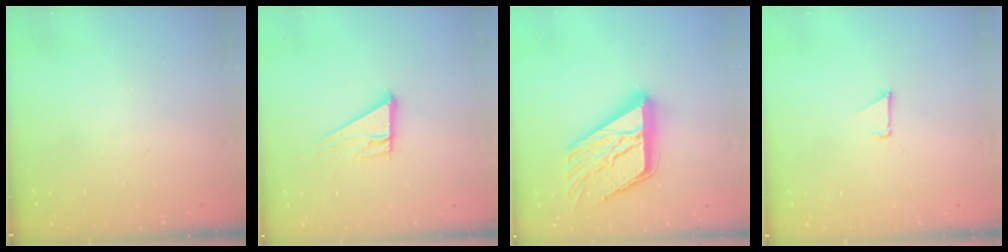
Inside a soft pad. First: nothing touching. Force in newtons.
{"total": 10.0, "press": 10.0, "slide": 0.5}
{"total": 22.8, "press": 22.7, "slide": 2.2}
{"total": 0.9, "press": 0.9, "slide": 0.1}